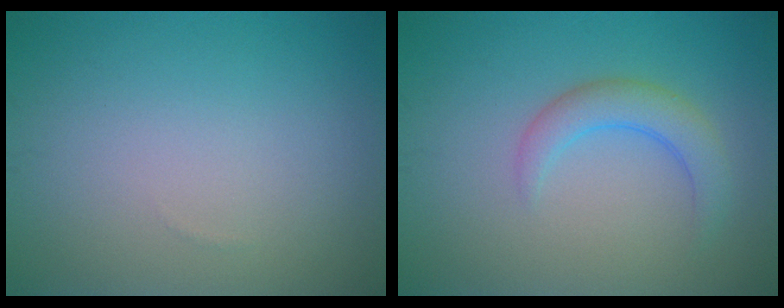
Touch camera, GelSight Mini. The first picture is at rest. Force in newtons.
{"total": 2.9, "press": 2.9, "slide": 0.3}